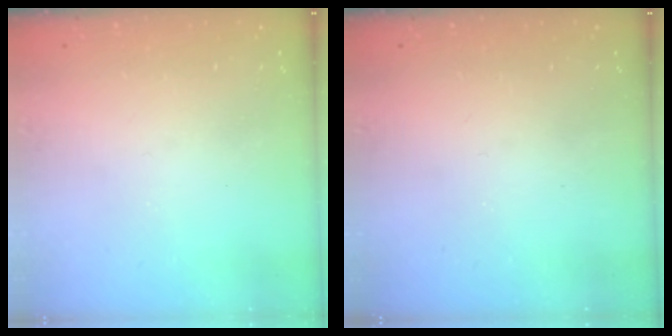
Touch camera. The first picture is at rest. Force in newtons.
{"total": 0.0}